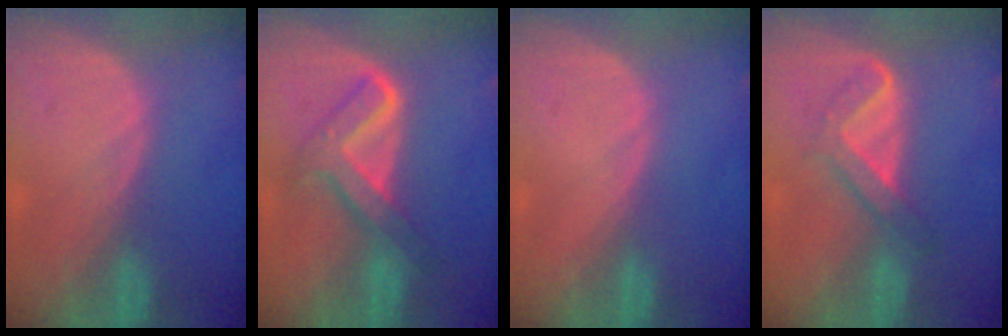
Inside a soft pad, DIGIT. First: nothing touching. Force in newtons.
{"total": 6.9, "press": 6.8, "slide": 0.7}
{"total": 0.0}
{"total": 4.8, "press": 4.7, "slide": 0.7}